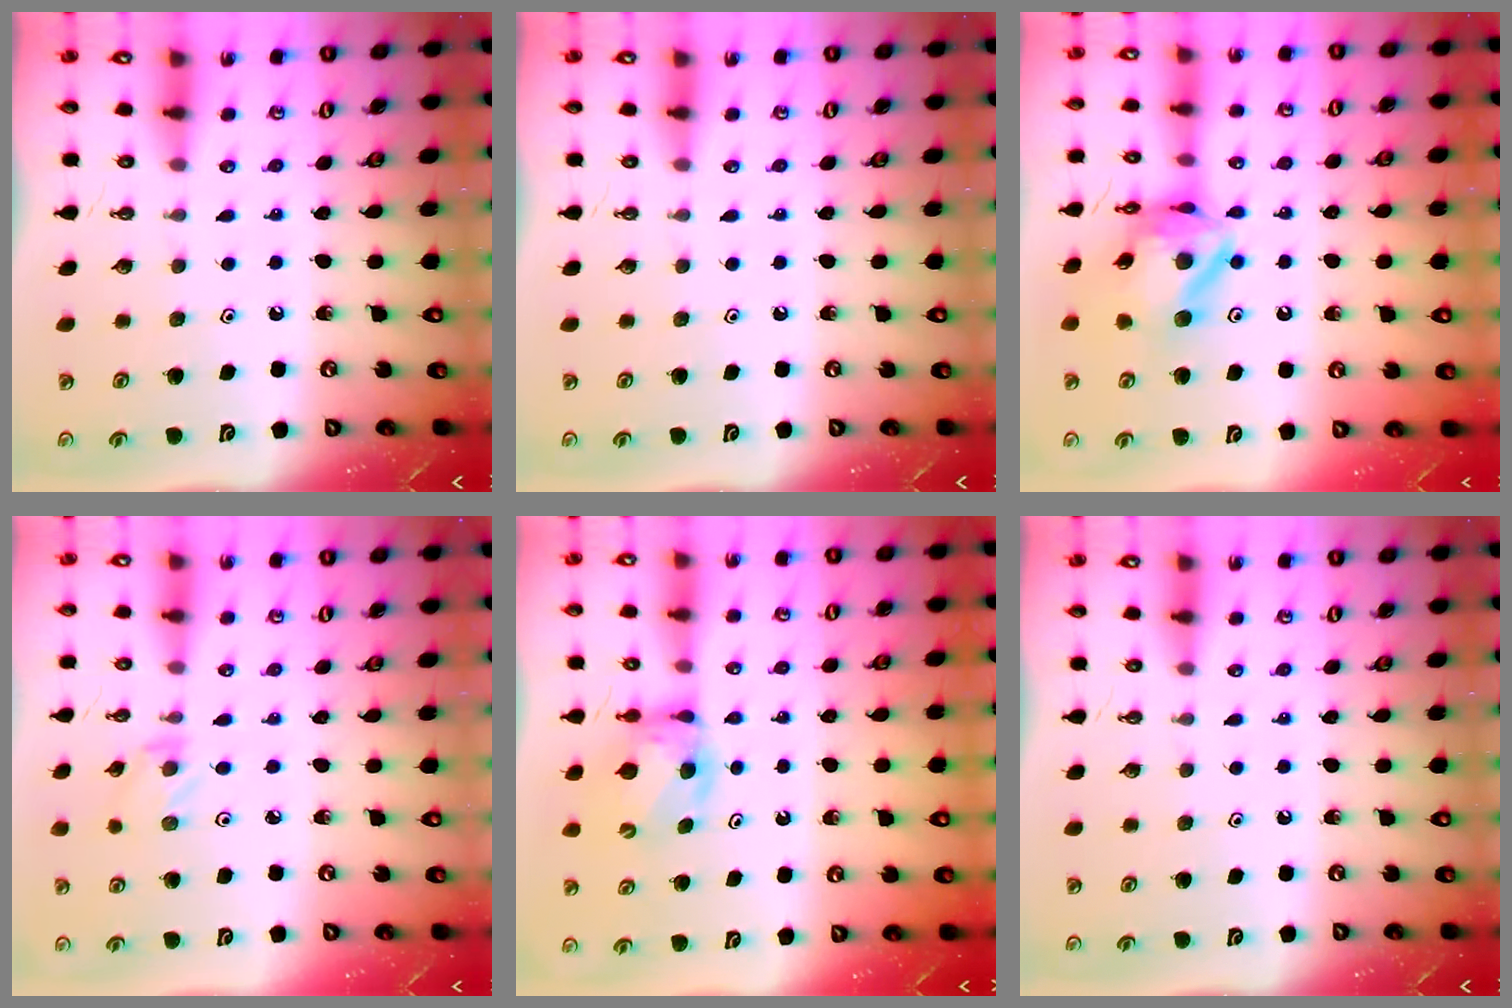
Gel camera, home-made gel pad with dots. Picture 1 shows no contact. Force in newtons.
{"total": 0.0}
{"total": 14.0, "press": 14.0, "slide": 1.5}
{"total": 0.9, "press": 0.9, "slide": 0.2}
{"total": 6.1, "press": 6.1, "slide": 0.3}
{"total": 0.0}